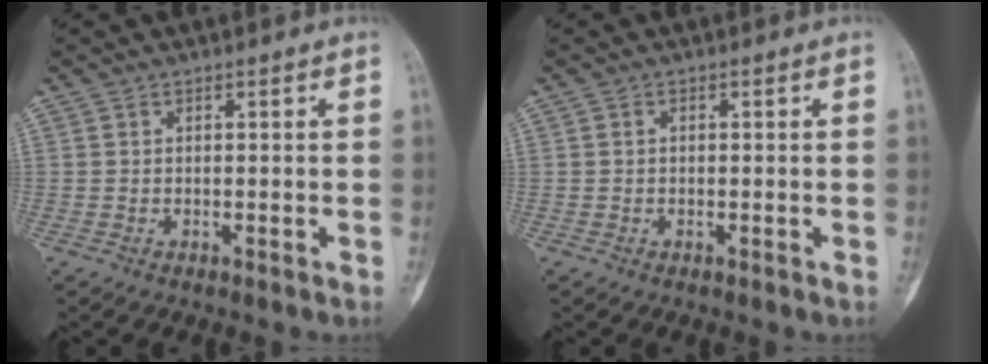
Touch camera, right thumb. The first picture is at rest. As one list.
[{"total": 0.7, "force": [0.1, 0.4, 0.5], "torque": [-0.011, 0.002, 0.002]}]